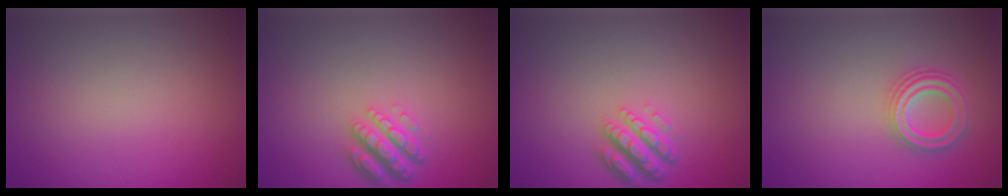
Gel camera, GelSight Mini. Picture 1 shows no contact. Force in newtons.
{"total": 3.8, "press": 3.0, "slide": 2.2}
{"total": 3.8, "press": 3.0, "slide": 2.2}
{"total": 2.9, "press": 2.9, "slide": 0.5}